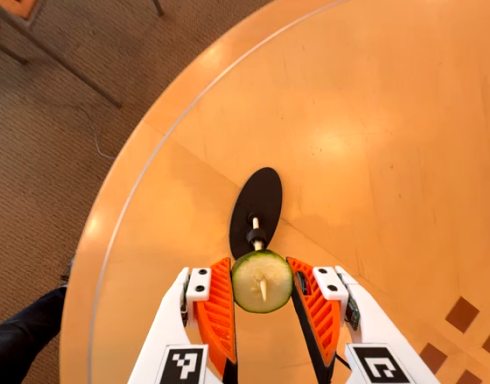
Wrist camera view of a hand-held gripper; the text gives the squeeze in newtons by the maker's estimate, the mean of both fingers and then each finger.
{"total": 7.7, "left": 7.3, "right": 8.0}